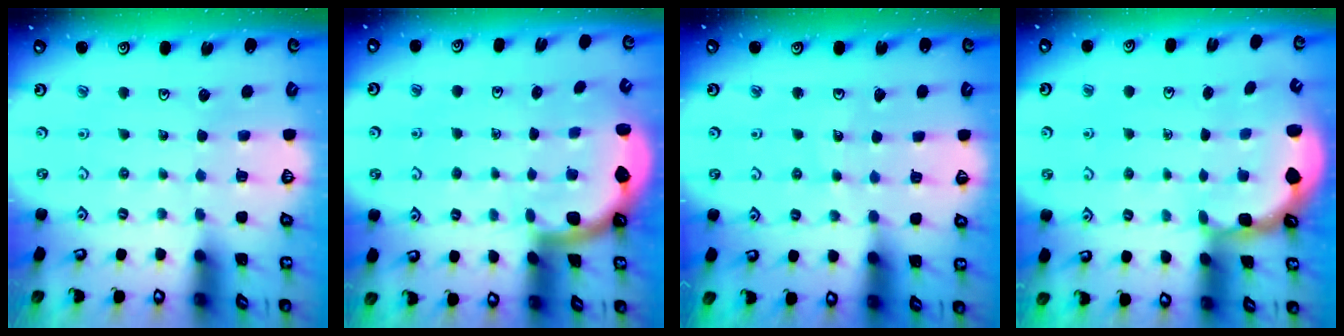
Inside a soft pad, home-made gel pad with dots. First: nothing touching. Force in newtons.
{"total": 1.9, "press": 1.8, "slide": 0.3}
{"total": 6.0, "press": 5.9, "slide": 0.5}
{"total": 2.4, "press": 1.6, "slide": 1.8}